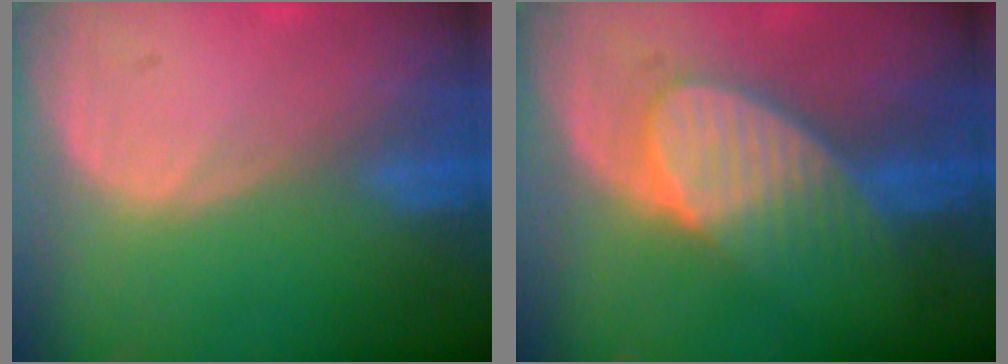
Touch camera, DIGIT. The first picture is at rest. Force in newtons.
{"total": 7.3, "press": 7.3, "slide": 0.7}